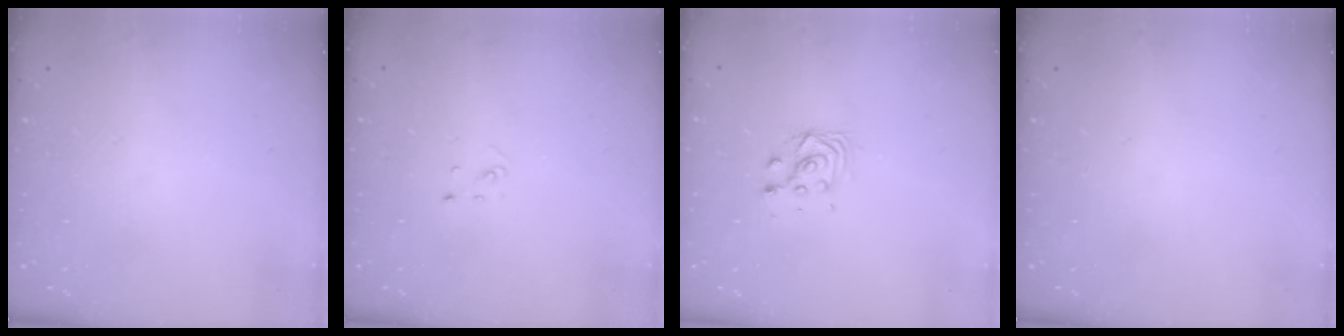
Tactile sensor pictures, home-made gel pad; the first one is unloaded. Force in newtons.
{"total": 2.0, "press": 2.0, "slide": 0.1}
{"total": 5.0, "press": 5.0, "slide": 0.3}
{"total": 0.0}